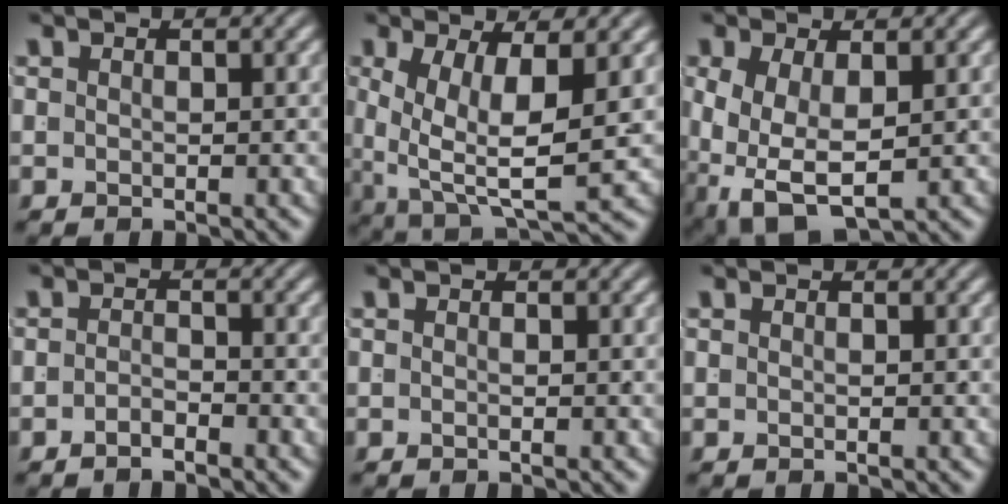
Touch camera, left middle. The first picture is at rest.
{"total": 7.5, "force": [-0.3, 3.5, 6.6], "torque": [-0.115, -0.040, 0.021]}
{"total": 6.8, "force": [-2.6, 4.6, 4.2], "torque": [-0.102, -0.053, -0.016]}
{"total": 1.5, "force": [-1.5, -0.4, 0.2], "torque": [0.005, -0.003, -0.028]}
{"total": 0.0}
{"total": 0.0}